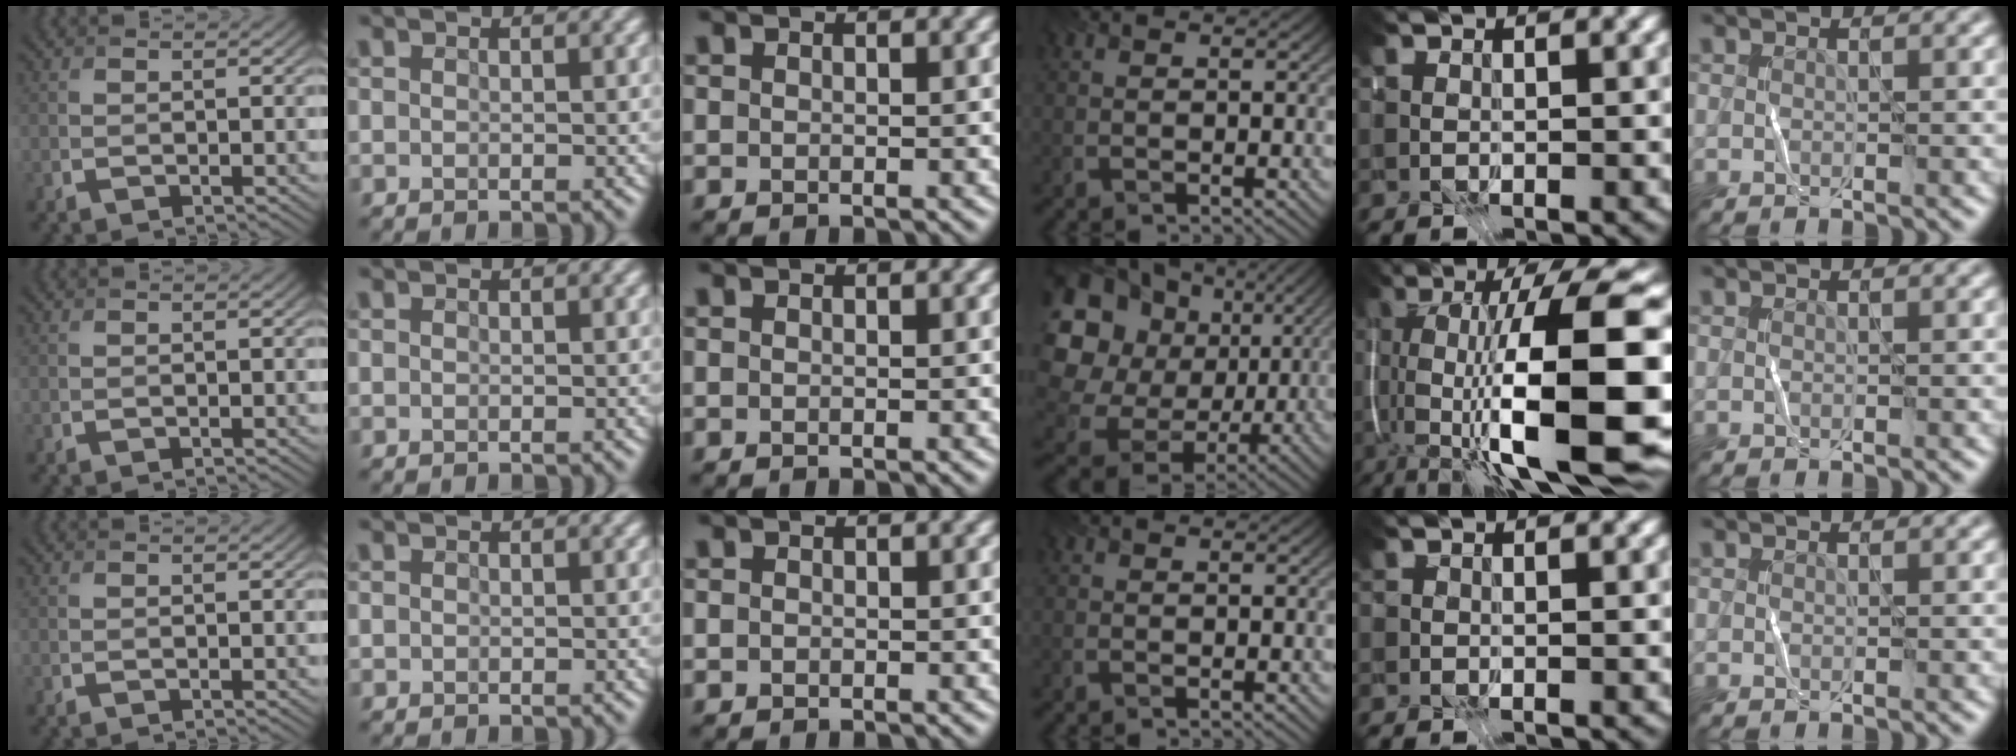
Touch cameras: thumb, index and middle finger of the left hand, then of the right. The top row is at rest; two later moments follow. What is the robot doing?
{"motion": "fold", "object": "receipt paper"}